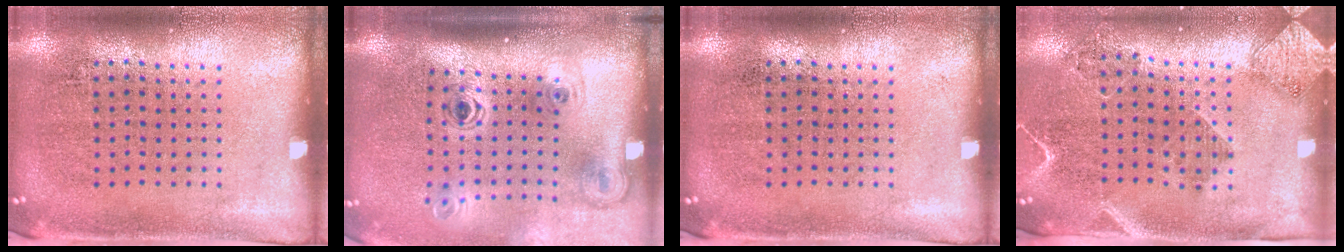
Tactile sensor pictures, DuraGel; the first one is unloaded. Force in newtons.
{"total": 2.2, "press": 1.5, "slide": 1.6}
{"total": 0.0}
{"total": 1.8, "press": 1.7, "slide": 0.8}